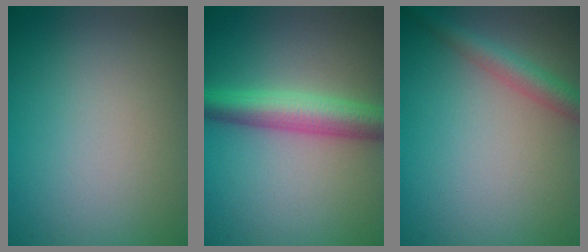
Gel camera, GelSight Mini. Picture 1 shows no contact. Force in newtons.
{"total": 5.0, "press": 5.0, "slide": 0.0}
{"total": 2.9, "press": 2.9, "slide": 0.0}